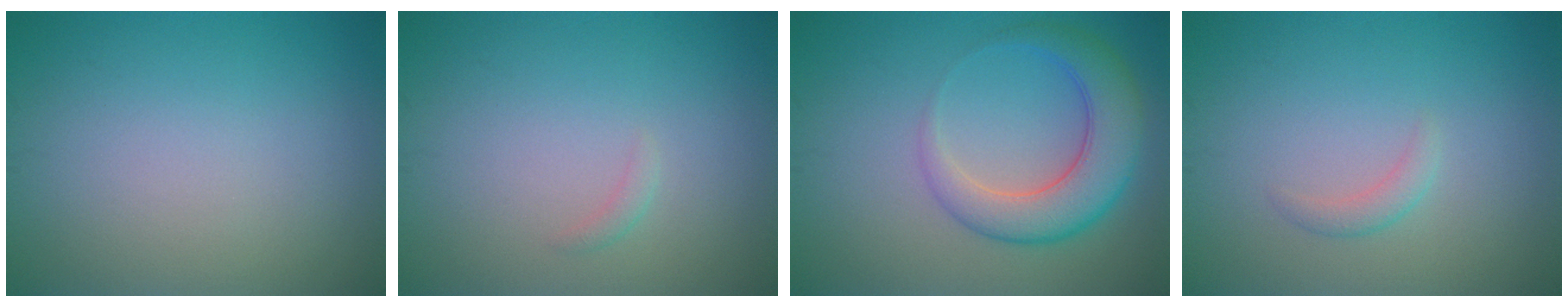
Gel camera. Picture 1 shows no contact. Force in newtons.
{"total": 0.6, "press": 0.6, "slide": 0.0}
{"total": 5.7, "press": 5.7, "slide": 0.2}
{"total": 1.2, "press": 1.2, "slide": 0.0}